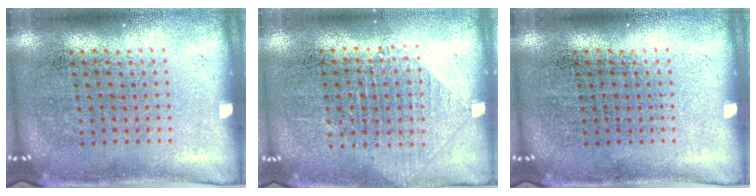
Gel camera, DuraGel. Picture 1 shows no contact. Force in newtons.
{"total": 0.9, "press": 0.9, "slide": 0.3}
{"total": 0.0}